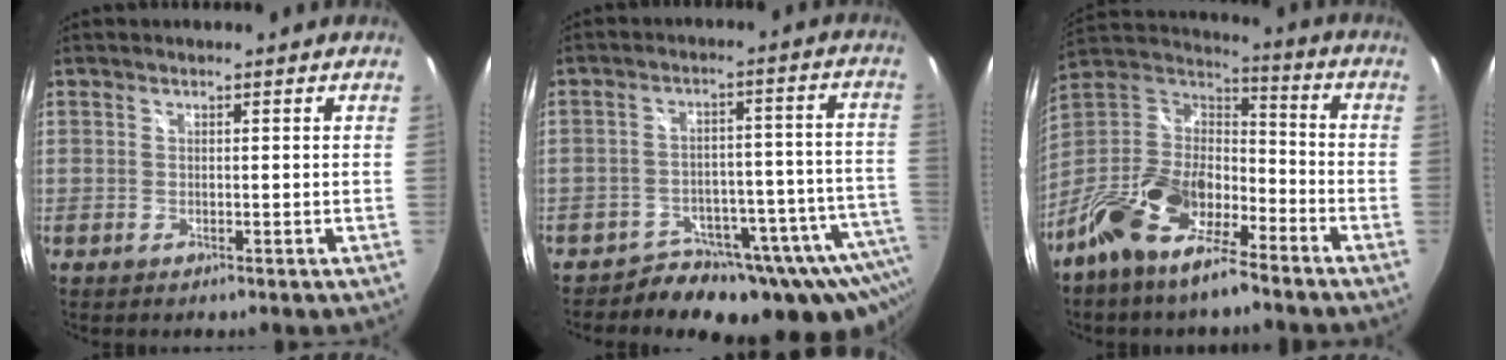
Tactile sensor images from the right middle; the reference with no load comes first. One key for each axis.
{"total": 20.0, "fx": -15.4, "fy": 9.5, "fz": 8.6, "tx": -0.093, "ty": 0.007, "tz": -0.202}
{"total": 19.0, "fx": -12.0, "fy": 8.2, "fz": 12.3, "tx": -0.250, "ty": -0.007, "tz": -0.227}